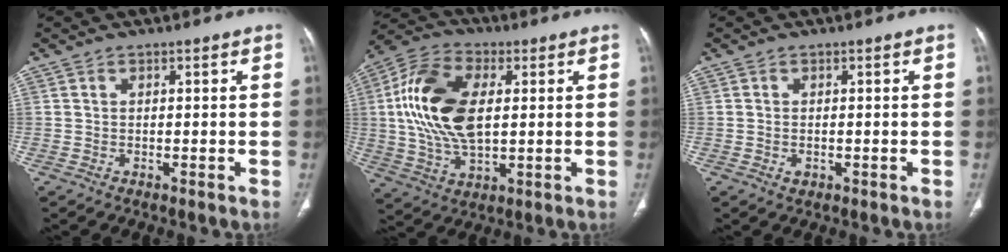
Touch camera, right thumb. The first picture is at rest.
{"total": 17.8, "force": [2.5, 9.8, 14.6], "torque": [-0.292, 0.008, 0.045]}
{"total": 1.3, "force": [-0.4, 0.9, 0.8], "torque": [-0.011, 0.000, -0.003]}